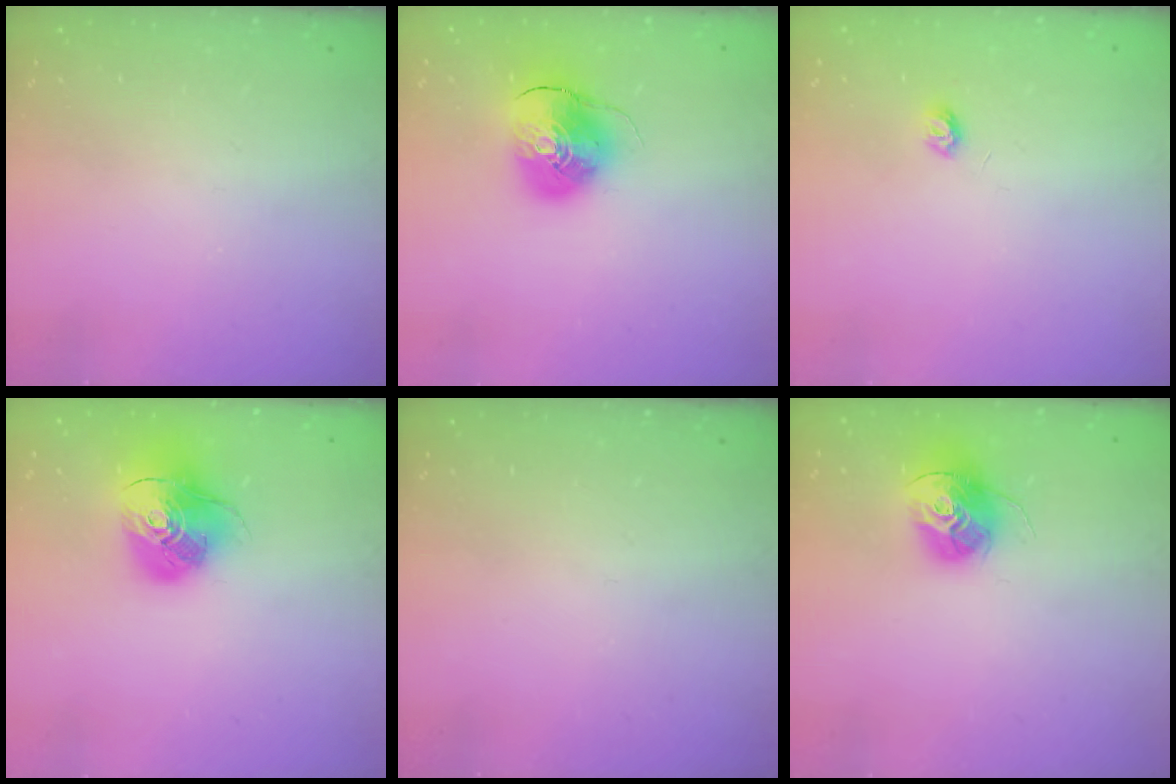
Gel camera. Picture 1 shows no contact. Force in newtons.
{"total": 9.7, "press": 9.6, "slide": 1.4}
{"total": 3.9, "press": 3.9, "slide": 0.5}
{"total": 14.5, "press": 14.4, "slide": 1.9}
{"total": 0.0}
{"total": 13.7, "press": 13.6, "slide": 1.3}